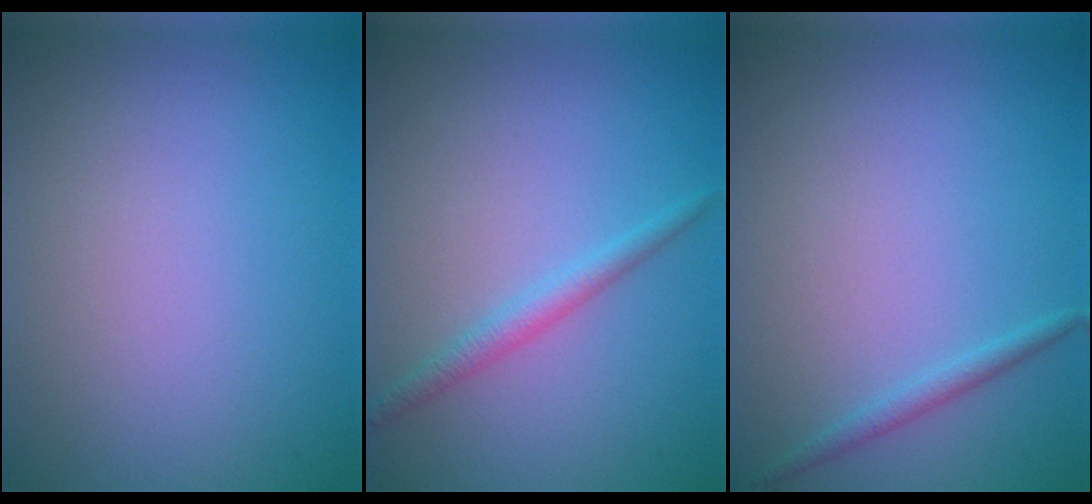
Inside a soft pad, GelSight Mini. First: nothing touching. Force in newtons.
{"total": 1.7, "press": 1.7, "slide": 0.0}
{"total": 1.2, "press": 1.2, "slide": 0.0}